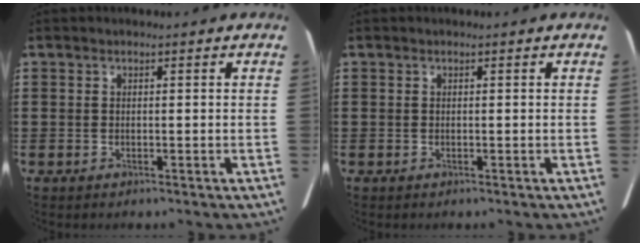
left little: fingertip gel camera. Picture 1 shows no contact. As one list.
[{"total": 0.0}]